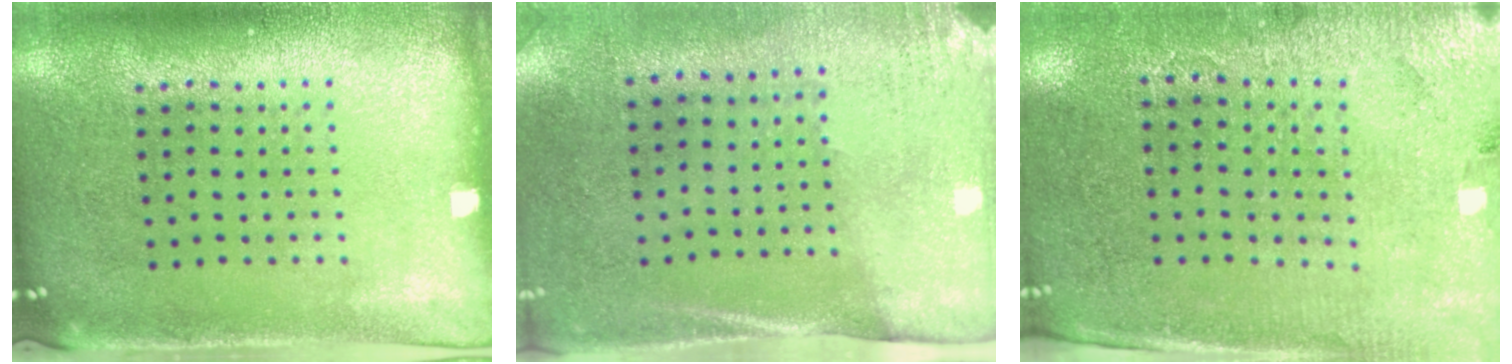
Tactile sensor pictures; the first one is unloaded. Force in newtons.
{"total": 2.6, "press": 2.3, "slide": 1.3}
{"total": 3.0, "press": 2.8, "slide": 1.0}